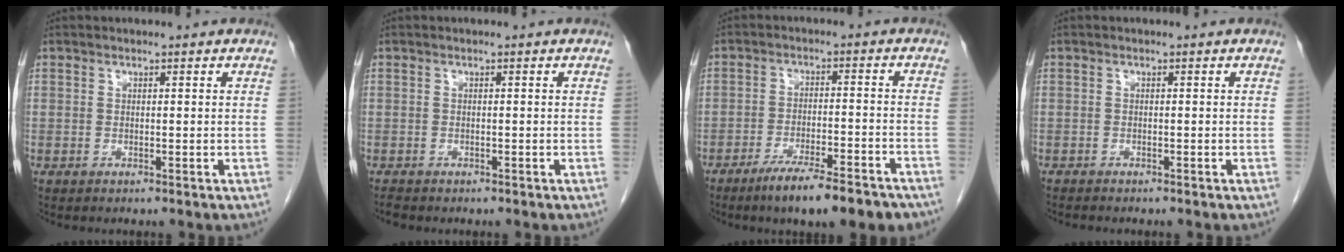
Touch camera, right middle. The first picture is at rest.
{"total": 1.4, "force": [-1.2, 0.6, 0.4], "torque": [-0.014, -0.002, -0.018]}
{"total": 11.7, "force": [-8.9, 1.7, 7.4], "torque": [-0.097, -0.014, -0.135]}
{"total": 1.6, "force": [-1.5, 0.4, 0.6], "torque": [-0.014, -0.003, -0.020]}